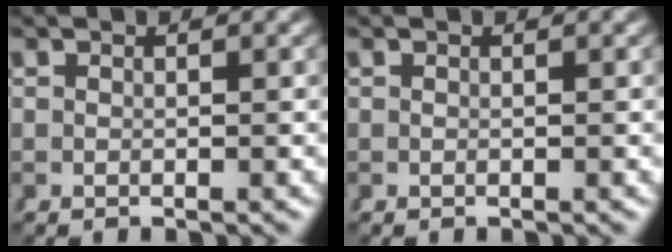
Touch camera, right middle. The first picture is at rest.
{"total": 0.0}